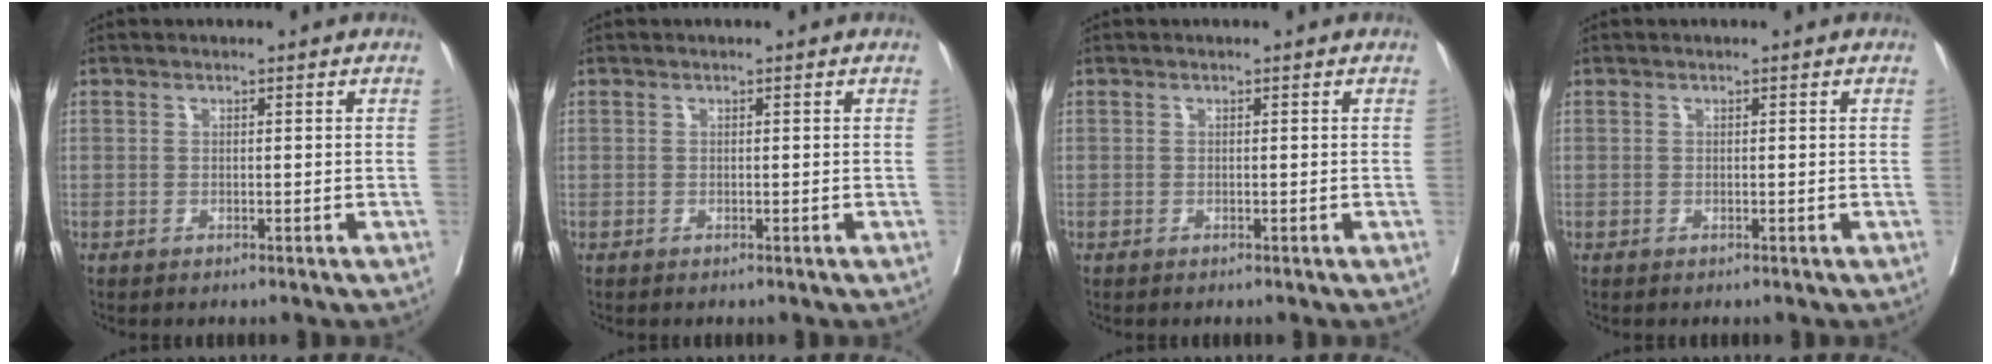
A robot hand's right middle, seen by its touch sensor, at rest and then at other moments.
{"total": 0.0}
{"total": 0.0}
{"total": 0.0}